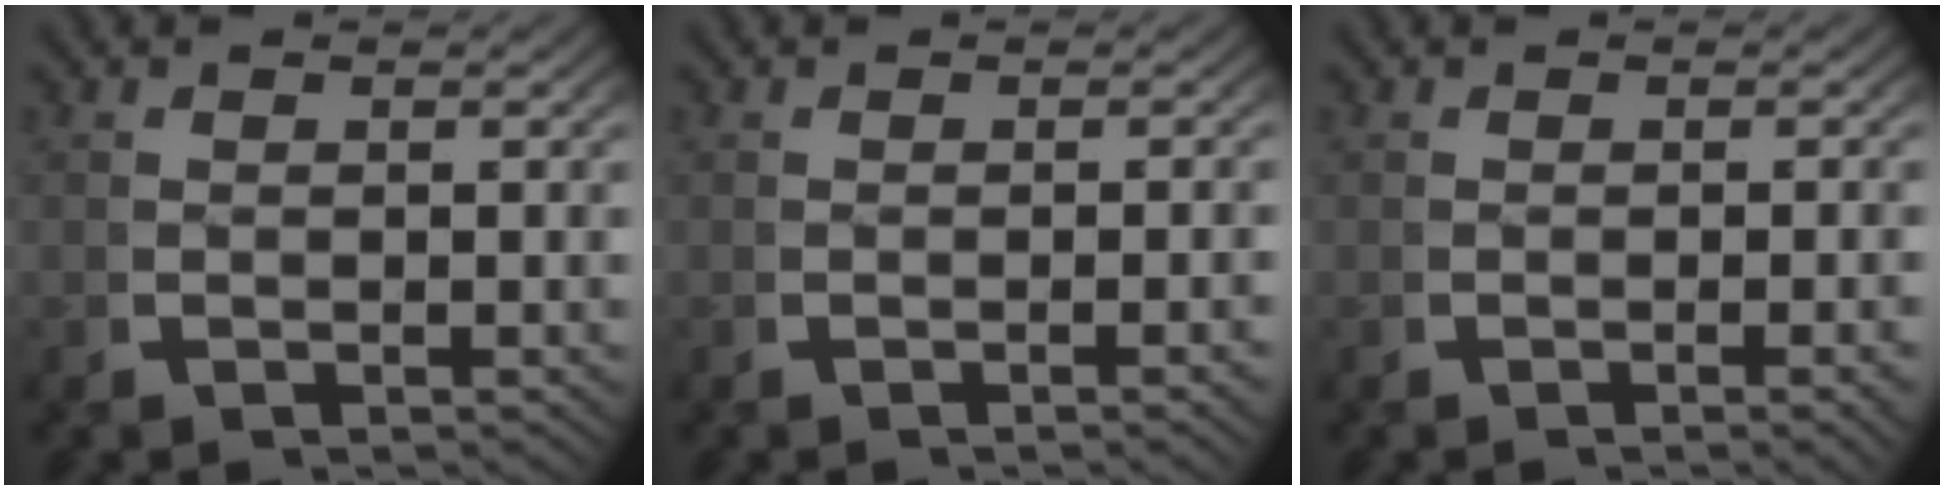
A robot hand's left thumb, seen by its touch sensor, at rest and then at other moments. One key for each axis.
{"total": 1.1, "fx": -0.4, "fy": -0.1, "fz": 1.0, "tx": -0.017, "ty": 0.007, "tz": -0.008}
{"total": 1.3, "fx": -0.4, "fy": 0.0, "fz": 1.3, "tx": -0.022, "ty": 0.006, "tz": -0.008}